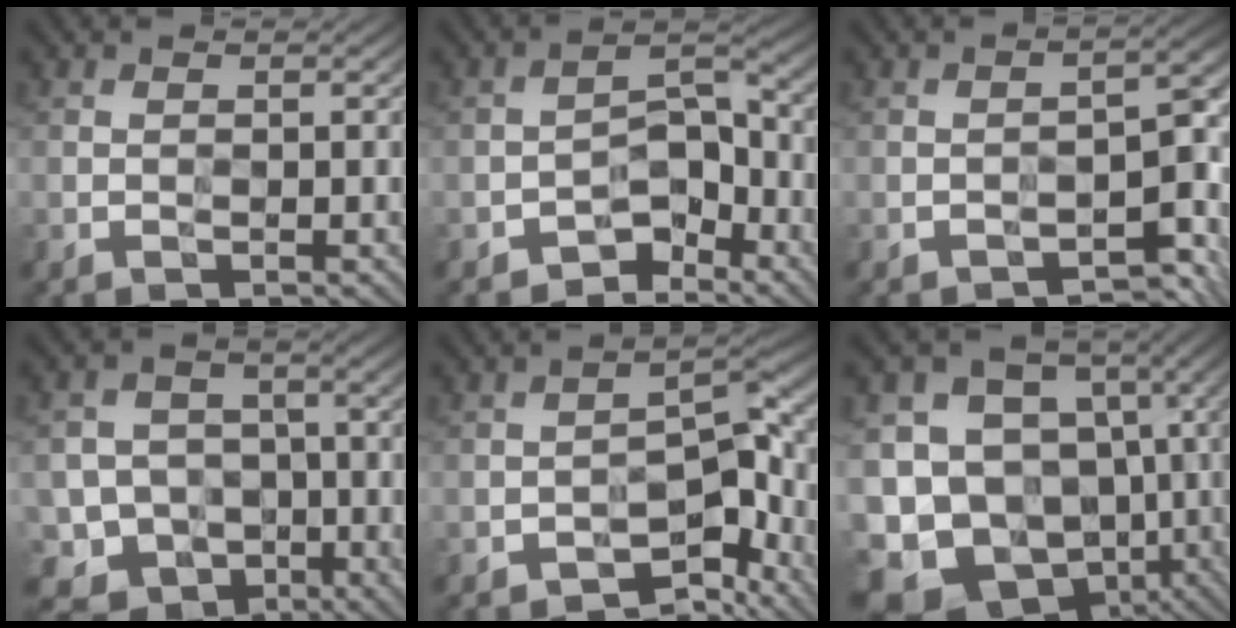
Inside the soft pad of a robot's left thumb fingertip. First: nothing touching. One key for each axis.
{"total": 6.3, "fx": -4.3, "fy": 3.5, "fz": 3.1, "tx": -0.028, "ty": 0.005, "tz": -0.082}
{"total": 6.4, "fx": -3.0, "fy": 2.8, "fz": 4.8, "tx": -0.060, "ty": -0.008, "tz": -0.044}
{"total": 11.3, "fx": -5.1, "fy": 9.6, "fz": 3.2, "tx": -0.091, "ty": -0.027, "tz": -0.101}
{"total": 8.2, "fx": -4.1, "fy": 4.4, "fz": 5.5, "tx": -0.066, "ty": -0.009, "tz": -0.069}
{"total": 19.0, "fx": -4.9, "fy": 15.4, "fz": 10.0, "tx": -0.225, "ty": -0.009, "tz": -0.038}